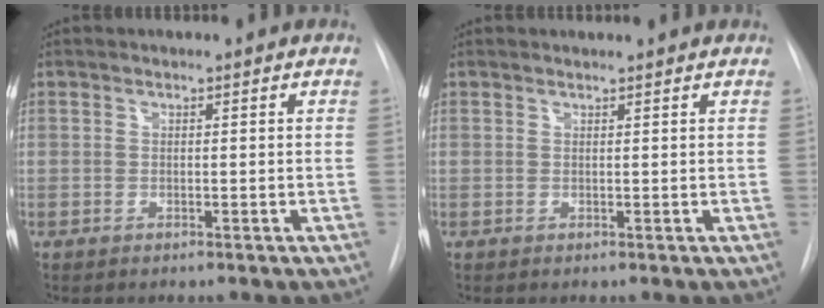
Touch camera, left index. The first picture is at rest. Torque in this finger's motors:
{"motor_torque": [0.17, -0.48, -0.13, 0.02]}